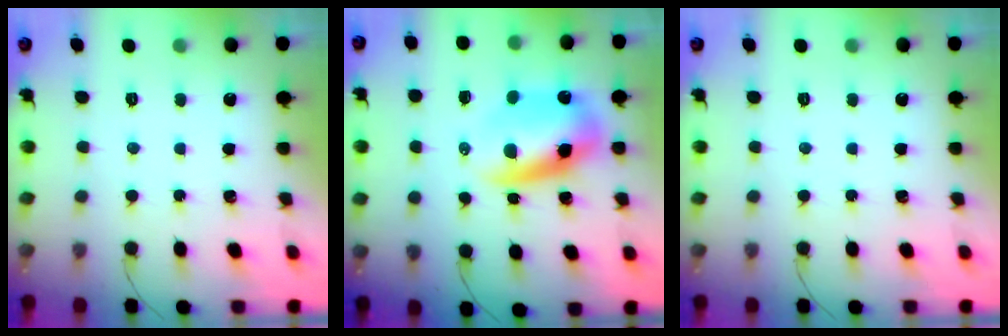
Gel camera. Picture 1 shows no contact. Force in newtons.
{"total": 11.0, "press": 10.7, "slide": 2.7}
{"total": 0.0}